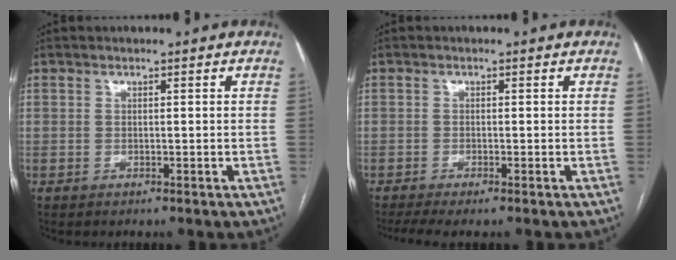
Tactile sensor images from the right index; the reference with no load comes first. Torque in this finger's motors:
{"motor_torque": [0.09, -0.11, 0.07, 0.03]}